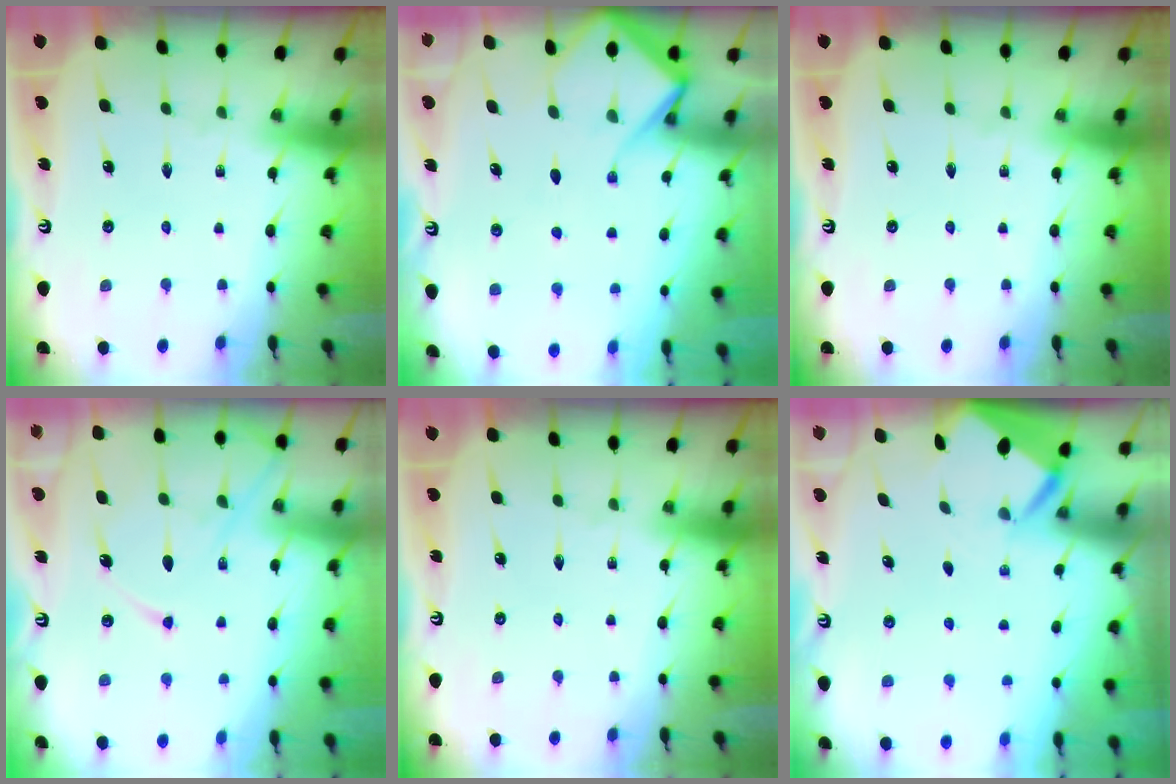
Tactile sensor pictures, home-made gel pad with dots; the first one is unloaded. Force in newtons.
{"total": 8.6, "press": 8.5, "slide": 0.9}
{"total": 0.0}
{"total": 11.8, "press": 11.8, "slide": 1.1}
{"total": 0.0}
{"total": 2.5, "press": 2.5, "slide": 0.3}